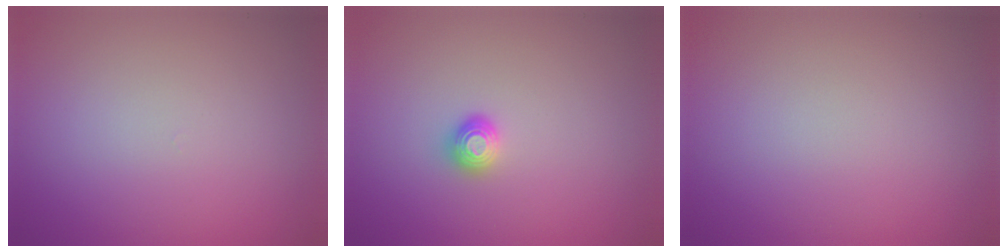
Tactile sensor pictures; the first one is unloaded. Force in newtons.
{"total": 1.1, "press": 1.1, "slide": 0.1}
{"total": 0.0}